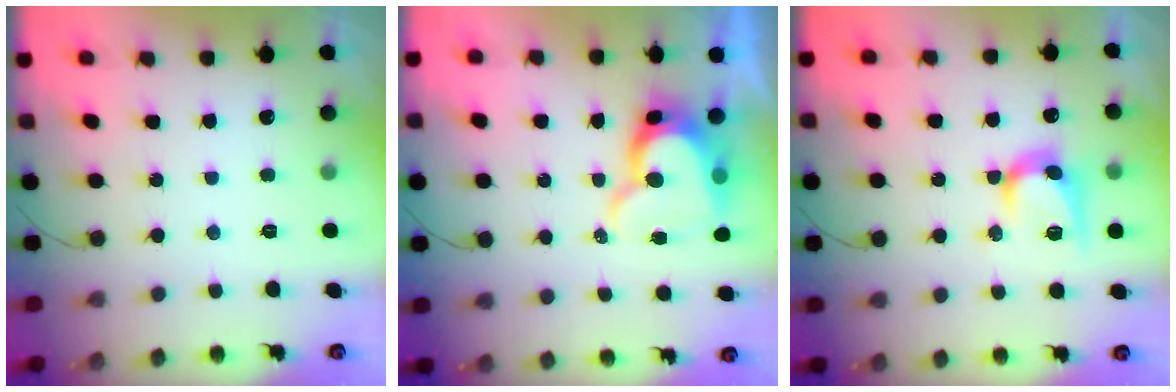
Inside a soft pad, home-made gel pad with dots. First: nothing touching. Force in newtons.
{"total": 13.5, "press": 13.4, "slide": 1.4}
{"total": 10.9, "press": 10.9, "slide": 0.3}